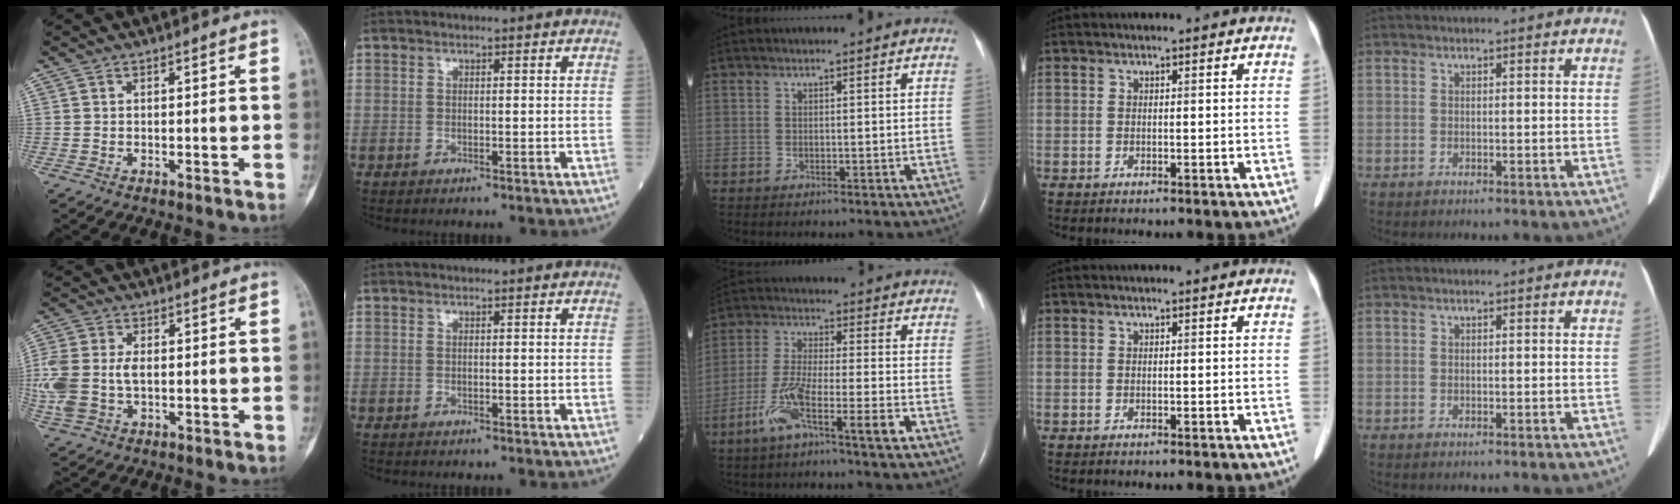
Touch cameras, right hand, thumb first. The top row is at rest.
{"thumb": {"total": 11.9, "force": [-0.4, 7.9, 8.9], "torque": [-0.245, 0.003, -0.002]}, "middle": {"total": 8.3, "force": [-4.7, 0.3, 6.9], "torque": [-0.143, -0.001, -0.089]}}